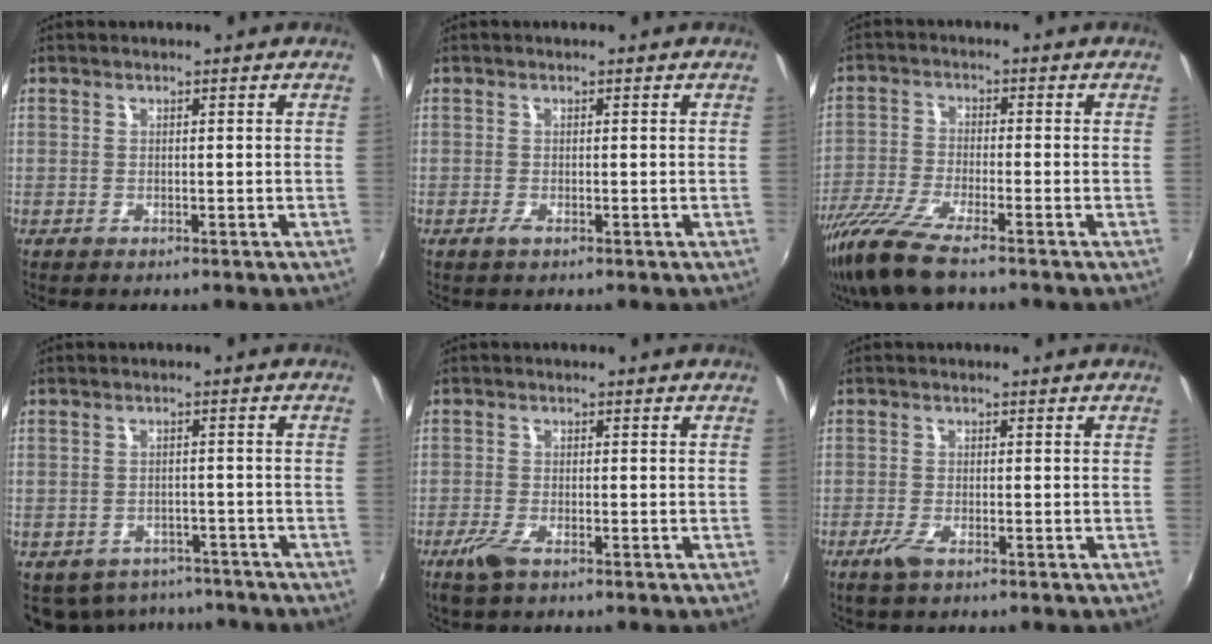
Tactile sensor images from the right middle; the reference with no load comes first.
{"total": 0.9, "force": [-0.5, 0.1, 0.7], "torque": [-0.014, -0.004, -0.011]}
{"total": 11.0, "force": [-8.3, 1.2, 7.0], "torque": [-0.161, -0.037, -0.160]}
{"total": 9.4, "force": [-7.0, 5.5, 2.9], "torque": [-0.075, -0.002, -0.085]}
{"total": 3.5, "force": [-2.3, 0.8, 2.6], "torque": [-0.063, -0.010, -0.046]}
{"total": 2.7, "force": [-1.8, 0.6, 2.0], "torque": [-0.048, -0.008, -0.036]}